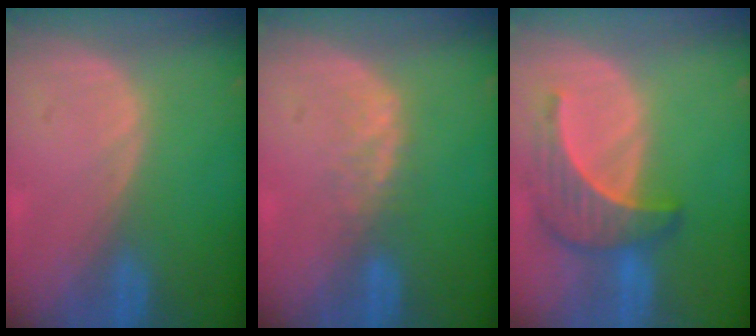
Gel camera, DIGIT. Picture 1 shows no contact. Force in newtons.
{"total": 2.3, "press": 2.3, "slide": 0.5}
{"total": 6.5, "press": 6.5, "slide": 0.3}